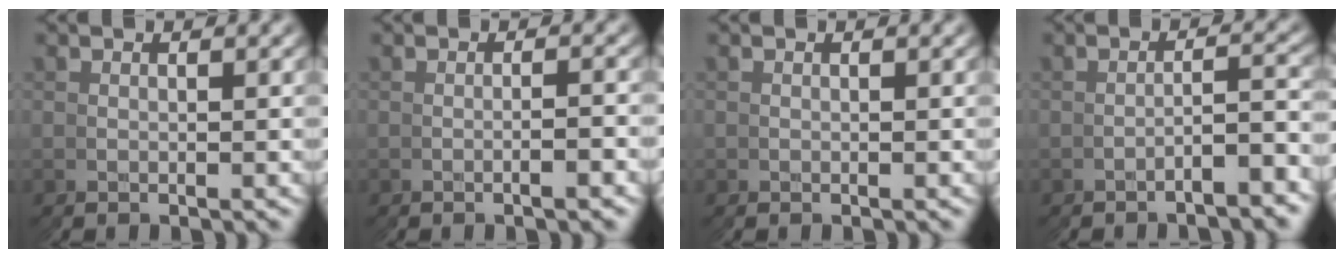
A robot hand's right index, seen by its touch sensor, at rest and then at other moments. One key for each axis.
{"total": 1.2, "fx": -0.6, "fy": -0.6, "fz": 0.9, "tx": -0.020, "ty": 0.005, "tz": -0.015}
{"total": 0.6, "fx": -0.3, "fy": 0.3, "fz": -0.4, "tx": 0.008, "ty": -0.003, "tz": -0.003}
{"total": 2.9, "fx": -2.5, "fy": -0.8, "fz": 1.1, "tx": -0.011, "ty": 0.007, "tz": -0.046}